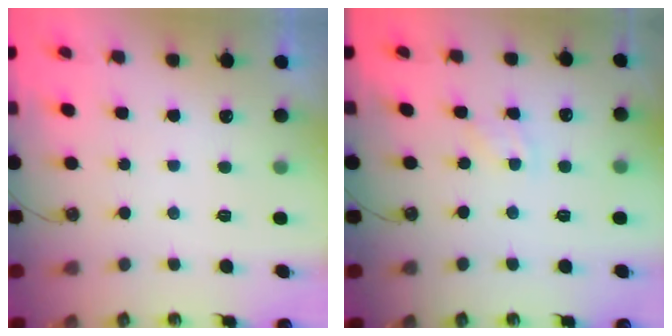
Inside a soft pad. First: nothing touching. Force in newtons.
{"total": 3.5, "press": 3.5, "slide": 0.5}